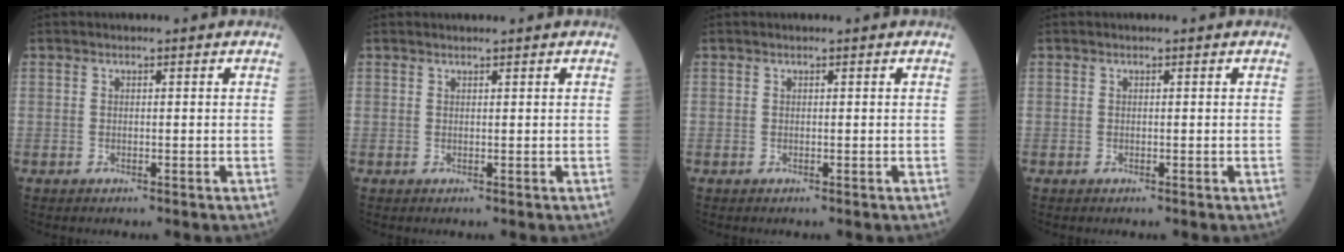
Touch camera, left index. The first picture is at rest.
{"total": 0.9, "force": [0.9, -0.1, 0.2], "torque": [-0.008, 0.005, 0.017]}
{"total": 0.0}
{"total": 0.0}